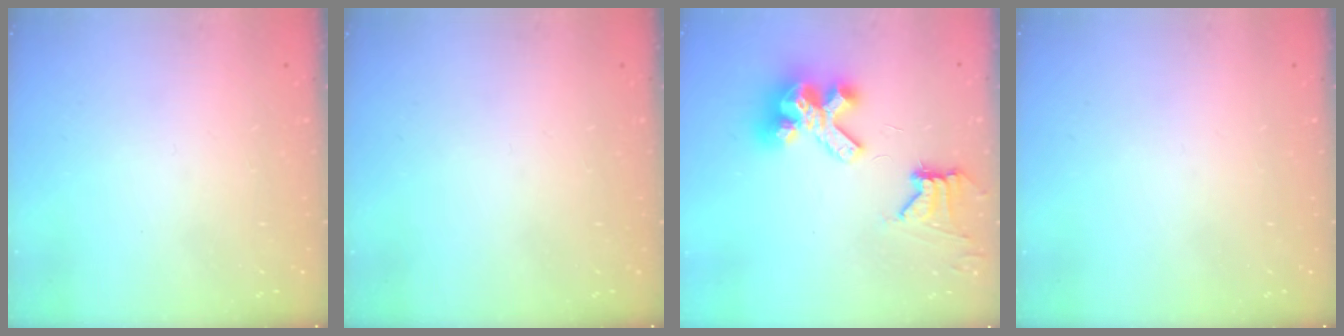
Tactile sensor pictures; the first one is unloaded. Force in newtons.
{"total": 0.0}
{"total": 11.8, "press": 11.7, "slide": 1.4}
{"total": 0.0}